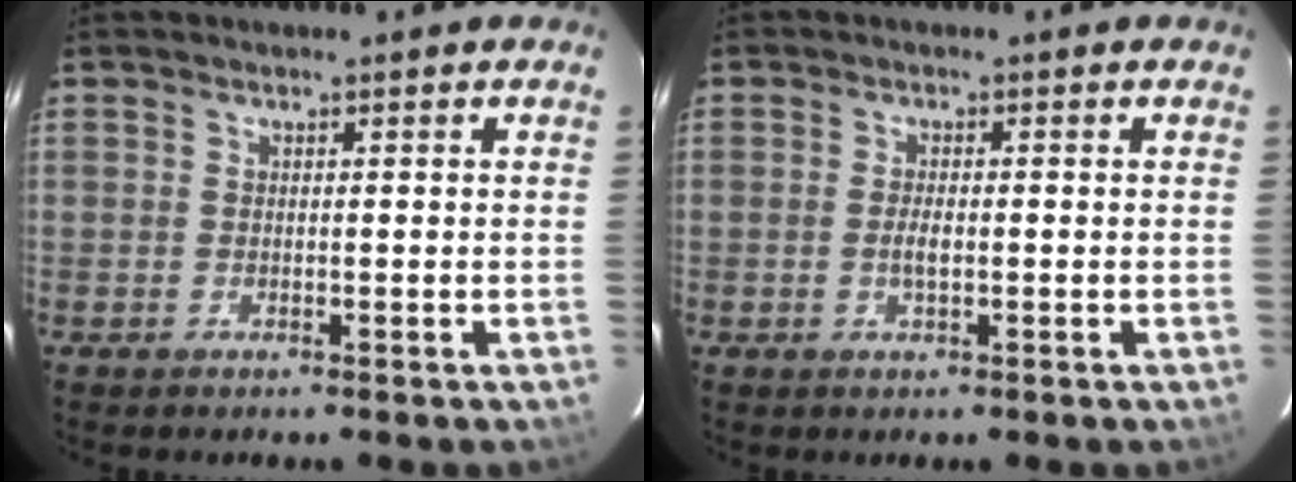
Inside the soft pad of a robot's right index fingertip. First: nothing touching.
{"total": 2.0, "force": [-0.4, 0.7, 1.8], "torque": [-0.035, -0.003, -0.007]}